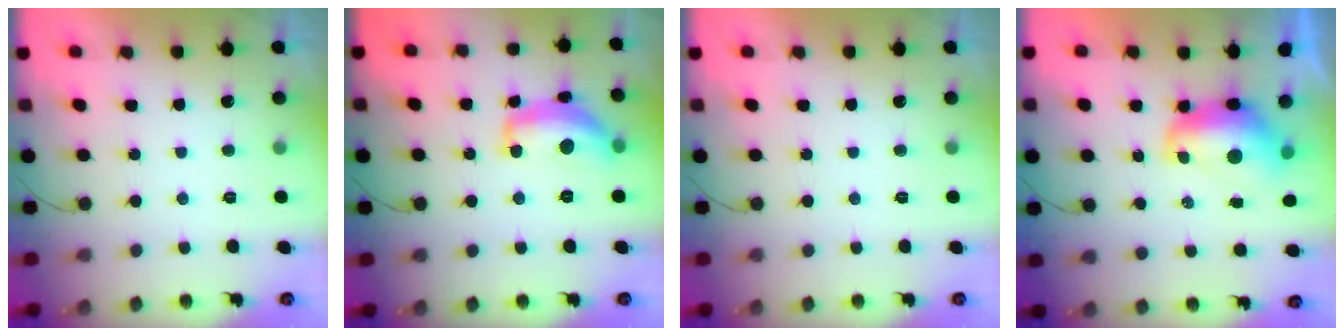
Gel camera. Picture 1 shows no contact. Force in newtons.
{"total": 14.5, "press": 14.4, "slide": 1.1}
{"total": 0.0}
{"total": 9.6, "press": 9.5, "slide": 0.9}